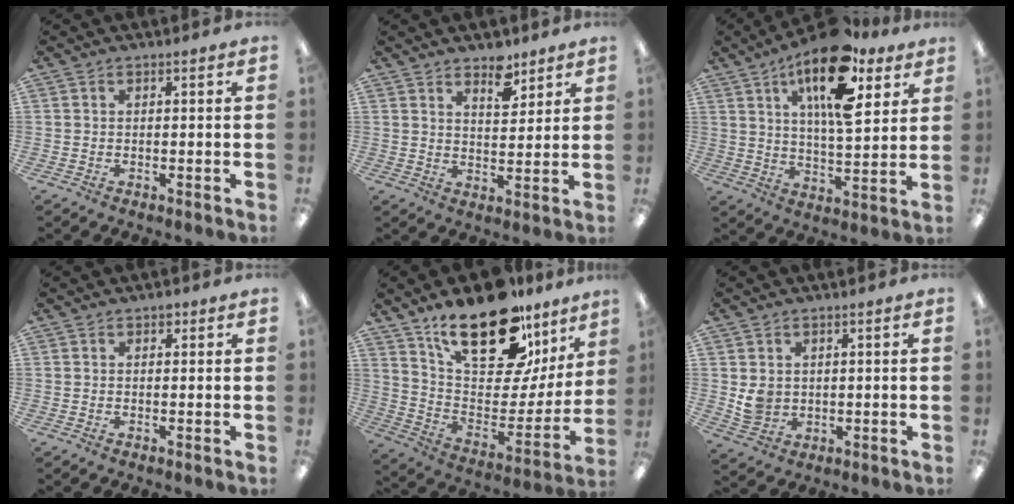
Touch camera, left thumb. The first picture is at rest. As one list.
[{"total": 6.3, "force": [5.0, 2.9, 2.5], "torque": [-0.013, -0.035, 0.083]}, {"total": 19.0, "force": [10.9, 7.5, 13.7], "torque": [-0.218, -0.046, 0.175]}, {"total": 1.2, "force": [0.7, 0.8, 0.6], "torque": [-0.005, 0.001, 0.010]}, {"total": 25.3, "force": [17.5, 10.8, 14.8], "torque": [-0.223, -0.118, 0.304]}, {"total": 4.5, "force": [1.3, 4.0, 1.7], "torque": [-0.022, 0.002, 0.026]}]